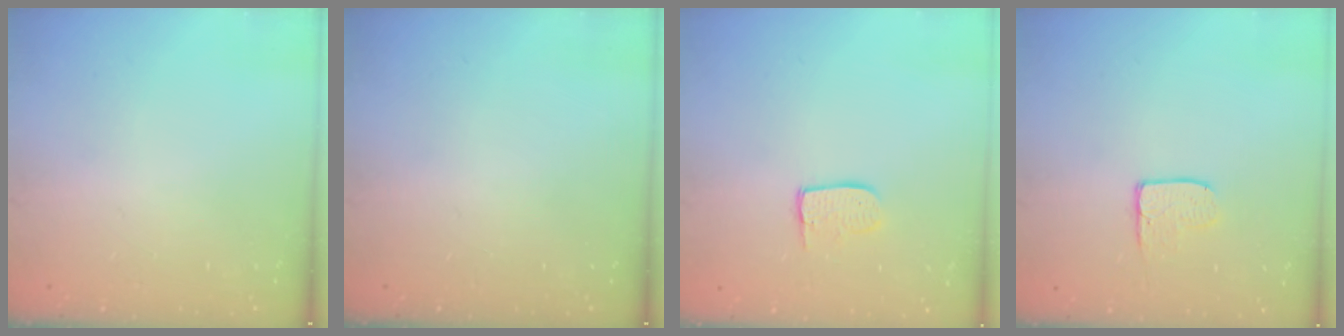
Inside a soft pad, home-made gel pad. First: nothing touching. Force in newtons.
{"total": 0.0}
{"total": 6.3, "press": 6.3, "slide": 0.5}
{"total": 6.3, "press": 6.2, "slide": 0.5}